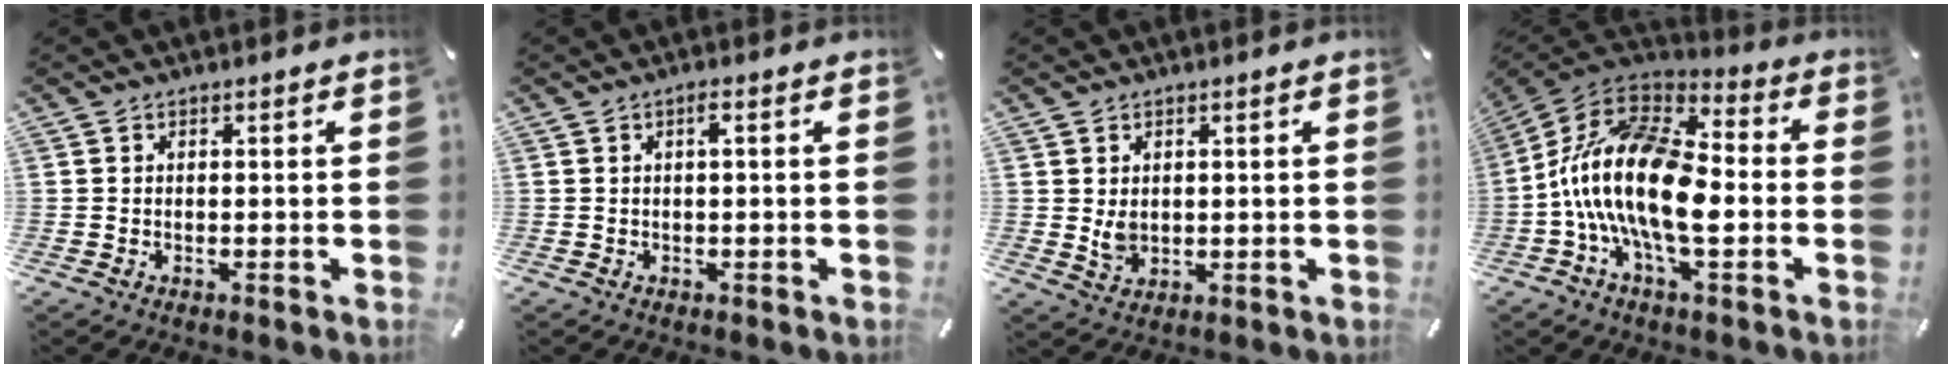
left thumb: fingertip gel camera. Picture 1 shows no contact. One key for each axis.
{"total": 1.7, "fx": 0.2, "fy": 0.3, "fz": 1.7, "tx": -0.033, "ty": 0.002, "tz": 0.002}
{"total": 3.6, "fx": 0.8, "fy": 2.9, "fz": 1.9, "tx": -0.029, "ty": -0.007, "tz": 0.011}
{"total": 19.3, "fx": -5.0, "fy": 9.3, "fz": 16.1, "tx": -0.334, "ty": 0.017, "tz": -0.089}